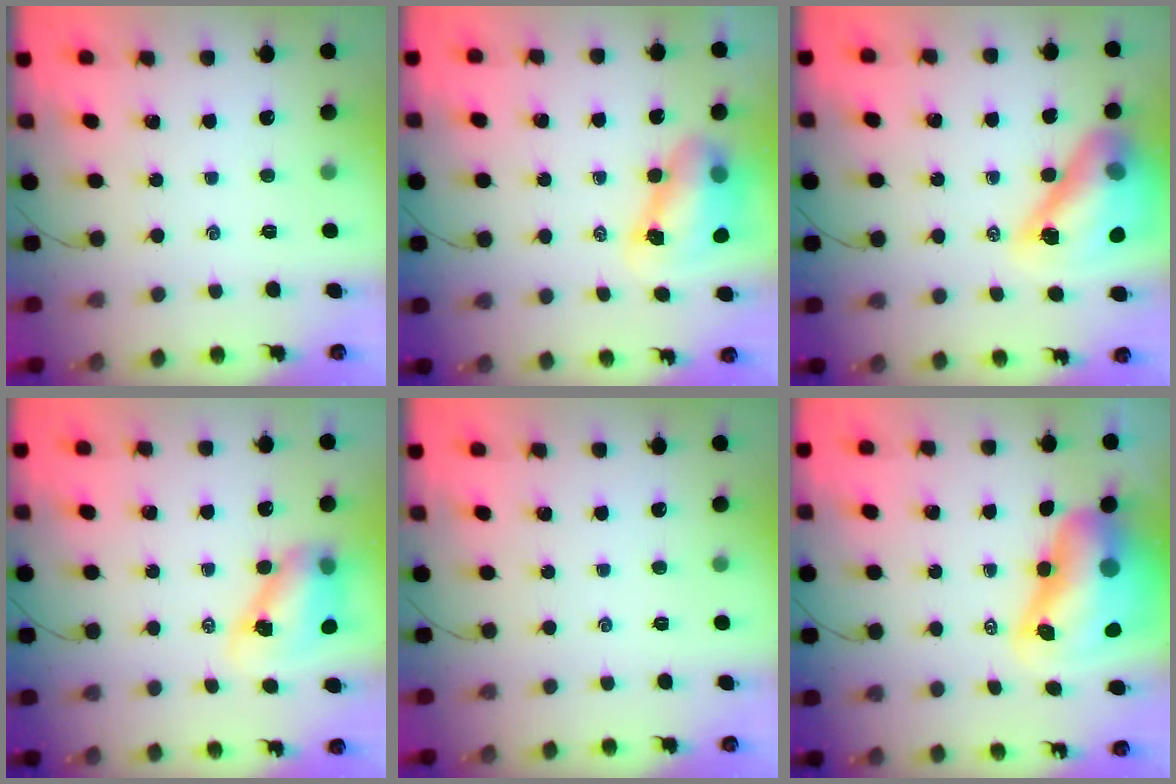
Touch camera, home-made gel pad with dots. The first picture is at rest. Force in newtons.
{"total": 8.5, "press": 8.2, "slide": 2.0}
{"total": 18.4, "press": 17.7, "slide": 5.2}
{"total": 8.6, "press": 8.4, "slide": 2.0}
{"total": 0.0}
{"total": 14.7, "press": 14.2, "slide": 3.9}